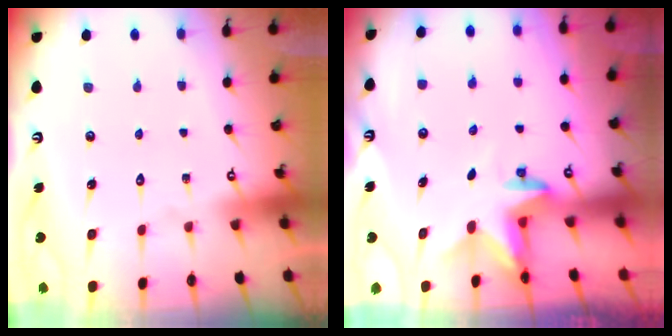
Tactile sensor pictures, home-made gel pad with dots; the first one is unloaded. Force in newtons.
{"total": 2.6, "press": 2.5, "slide": 0.4}